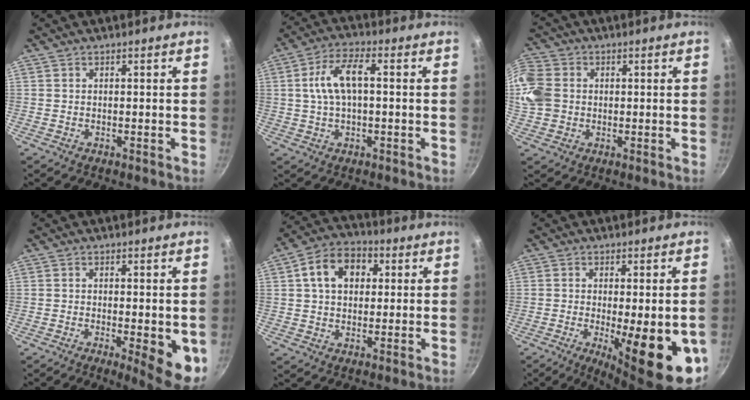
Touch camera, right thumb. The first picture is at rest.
{"total": 8.9, "force": [0.8, 4.2, 7.8], "torque": [-0.148, 0.025, 0.009]}
{"total": 12.0, "force": [0.9, 10.3, 6.1], "torque": [-0.146, 0.012, 0.010]}
{"total": 8.1, "force": [-1.7, 2.2, 7.6], "torque": [-0.088, -0.008, -0.017]}
{"total": 11.0, "force": [2.8, 8.0, 6.9], "torque": [-0.089, 0.017, 0.032]}
{"total": 15.9, "force": [-4.2, 4.5, 14.7], "torque": [-0.185, -0.011, -0.047]}